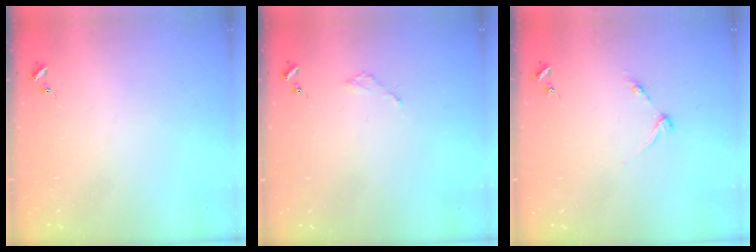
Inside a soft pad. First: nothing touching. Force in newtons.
{"total": 1.8, "press": 1.8, "slide": 0.2}
{"total": 4.6, "press": 4.6, "slide": 0.5}